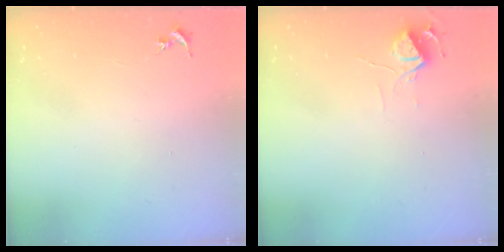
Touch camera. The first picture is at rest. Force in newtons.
{"total": 6.0, "press": 6.0, "slide": 0.7}